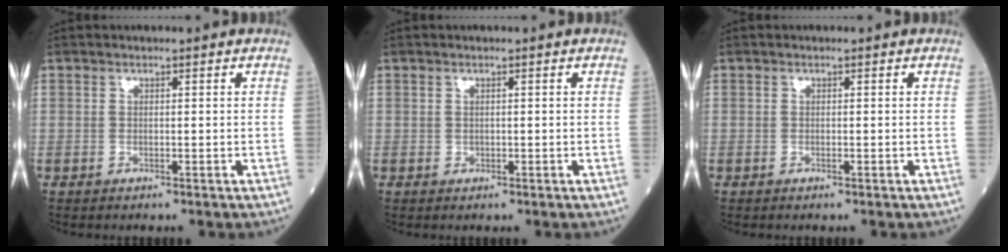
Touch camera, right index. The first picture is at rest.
{"total": 0.0}
{"total": 0.0}